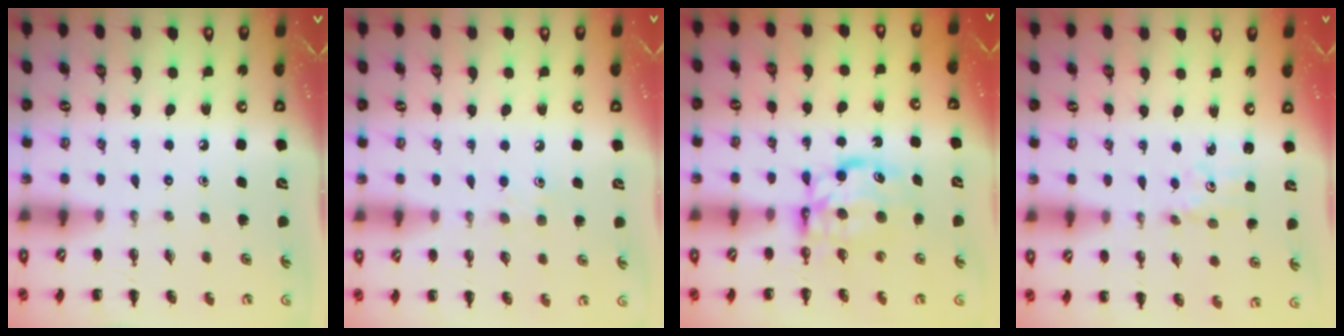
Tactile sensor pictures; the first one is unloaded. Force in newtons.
{"total": 5.1, "press": 4.8, "slide": 1.6}
{"total": 6.9, "press": 6.8, "slide": 0.6}
{"total": 1.8, "press": 1.7, "slide": 0.5}